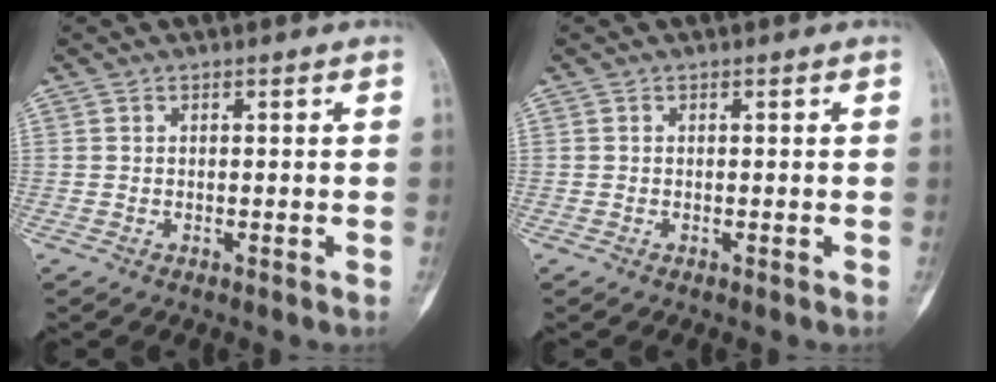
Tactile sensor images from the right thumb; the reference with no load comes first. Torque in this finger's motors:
{"motor_torque": [-0.02, -0.06, 0.10, -0.11, -0.02]}